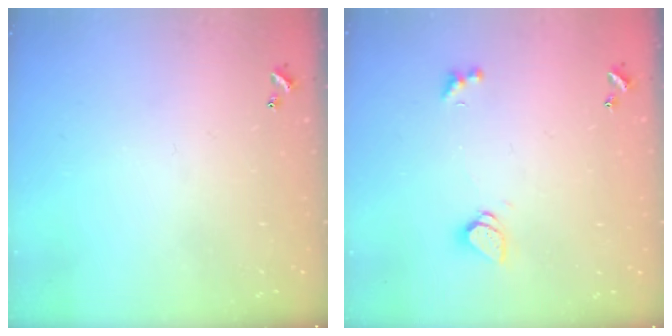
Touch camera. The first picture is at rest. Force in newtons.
{"total": 1.8, "press": 1.8, "slide": 0.5}